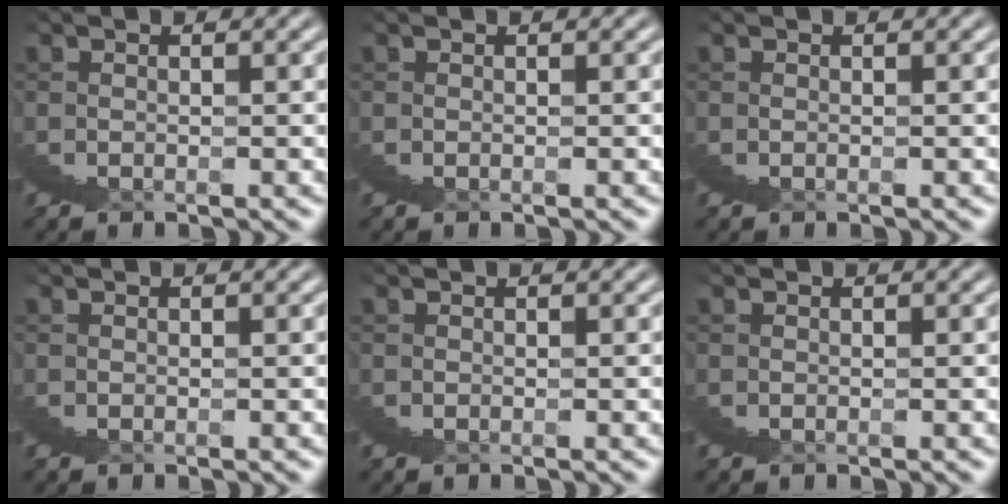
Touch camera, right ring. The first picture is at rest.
{"total": 0.0}
{"total": 0.0}
{"total": 0.0}
{"total": 0.0}
{"total": 0.0}